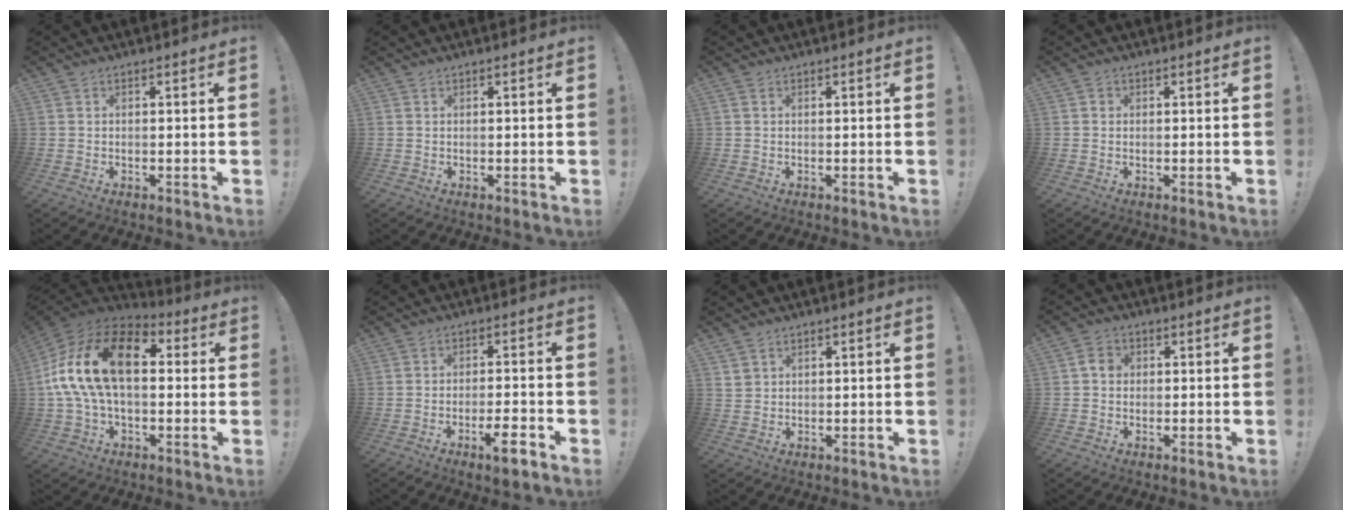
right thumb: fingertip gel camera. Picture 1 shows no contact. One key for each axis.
{"total": 0.0}
{"total": 0.0}
{"total": 0.9, "fx": 0.0, "fy": 0.8, "fz": 0.3, "tx": -0.006, "ty": 0.003, "tz": 0.000}
{"total": 20.9, "fx": 3.9, "fy": 11.6, "fz": 16.9, "tx": -0.315, "ty": 0.004, "tz": 0.065}
{"total": 6.6, "fx": -3.8, "fy": 0.8, "fz": 5.3, "tx": -0.082, "ty": 0.012, "tz": -0.066}
{"total": 2.2, "fx": 1.6, "fy": 1.5, "fz": 0.6, "tx": -0.007, "ty": -0.009, "tz": 0.029}
{"total": 3.8, "fx": 0.1, "fy": 3.2, "fz": 2.1, "tx": -0.032, "ty": 0.011, "tz": 0.001}